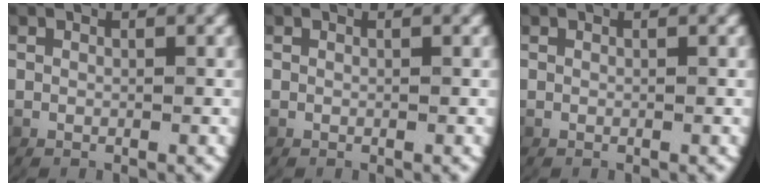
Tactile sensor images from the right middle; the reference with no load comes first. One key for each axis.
{"total": 0.0}
{"total": 0.0}